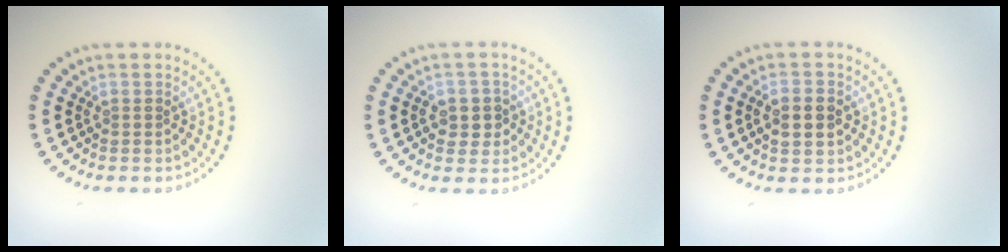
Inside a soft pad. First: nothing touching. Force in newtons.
{"total": 2.6, "press": 2.5, "slide": 0.3}
{"total": 2.9, "press": 2.9, "slide": 0.1}